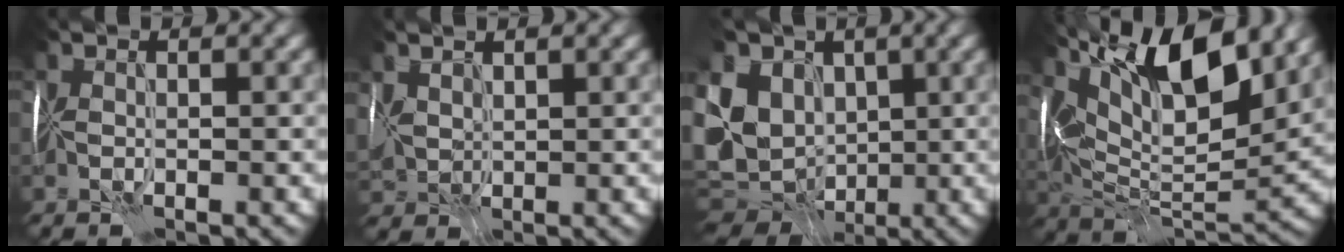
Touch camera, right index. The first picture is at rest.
{"total": 2.3, "force": [1.6, 1.4, 1.0], "torque": [-0.037, 0.011, 0.038]}
{"total": 10.7, "force": [1.1, 9.1, 5.6], "torque": [-0.136, 0.010, 0.025]}
{"total": 14.5, "force": [7.9, 5.6, 10.8], "torque": [-0.181, 0.019, 0.139]}